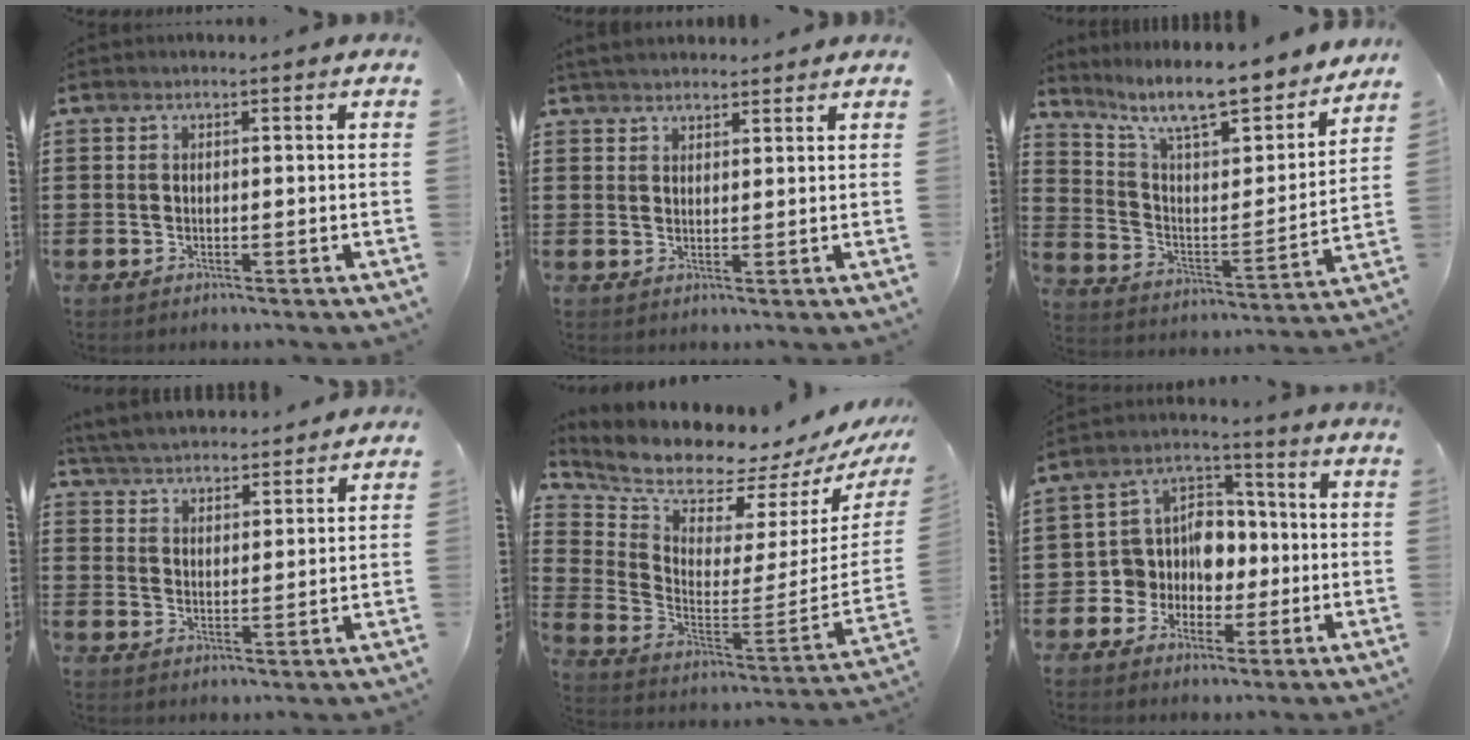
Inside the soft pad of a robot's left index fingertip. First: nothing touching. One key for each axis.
{"total": 2.9, "fx": 2.8, "fy": 0.6, "fz": 0.5, "tx": -0.017, "ty": 0.001, "tz": 0.054}
{"total": 10.2, "fx": 8.8, "fy": 1.5, "fz": 4.9, "tx": -0.117, "ty": -0.064, "tz": 0.145}
{"total": 4.6, "fx": 4.6, "fy": 0.4, "fz": 0.3, "tx": -0.027, "ty": -0.025, "tz": 0.081}
{"total": 6.5, "fx": 6.4, "fy": 0.6, "fz": 1.1, "tx": -0.067, "ty": -0.080, "tz": 0.107}
{"total": 7.5, "fx": -1.3, "fy": 7.0, "fz": 2.4, "tx": -0.078, "ty": 0.004, "tz": -0.025}